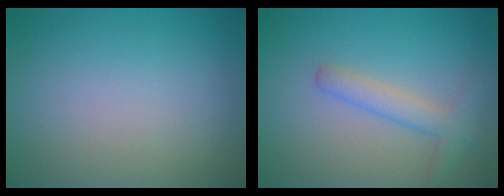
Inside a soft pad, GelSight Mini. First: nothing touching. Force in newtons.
{"total": 2.7, "press": 2.7, "slide": 0.1}